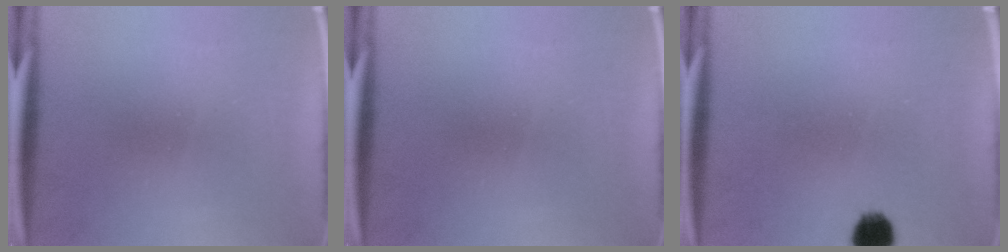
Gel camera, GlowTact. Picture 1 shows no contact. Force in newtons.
{"total": 0.0}
{"total": 5.0}